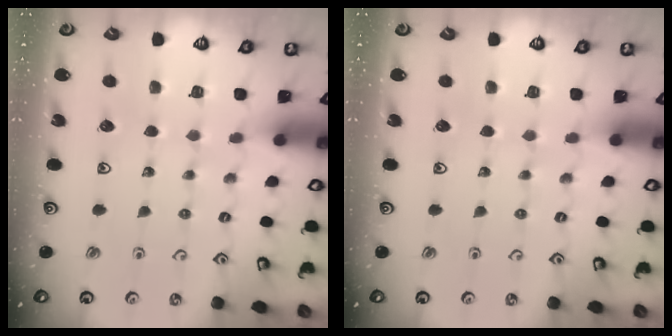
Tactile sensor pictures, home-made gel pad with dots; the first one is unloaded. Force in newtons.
{"total": 0.0}